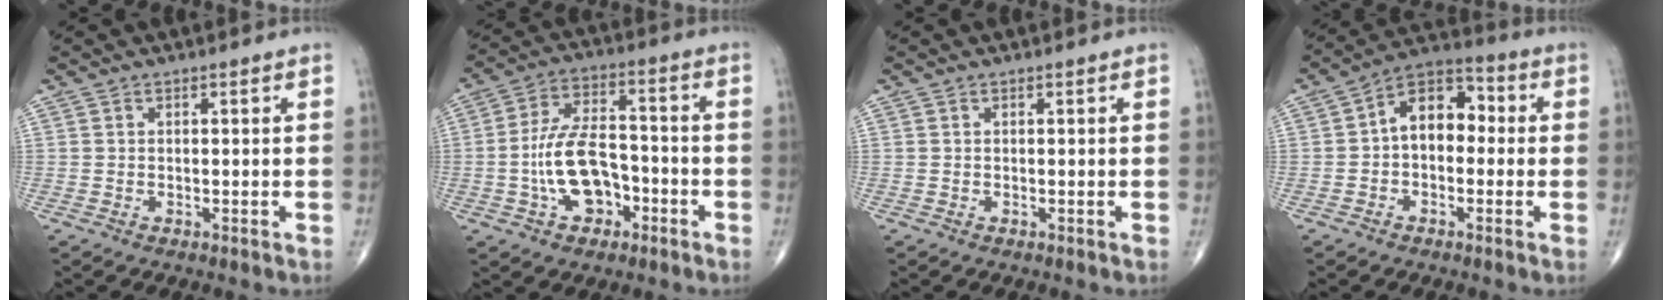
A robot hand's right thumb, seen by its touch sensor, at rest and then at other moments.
{"total": 12.2, "force": [-3.5, 7.1, 9.3], "torque": [-0.157, 0.038, -0.065]}
{"total": 0.0}
{"total": 10.0, "force": [0.0, 6.7, 7.5], "torque": [-0.090, 0.037, -0.019]}